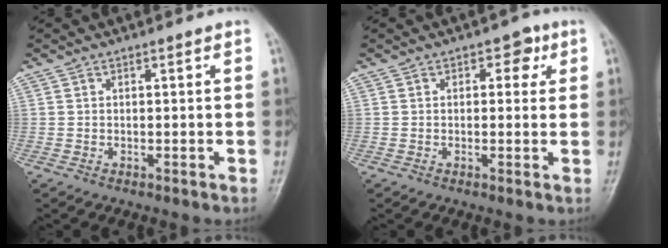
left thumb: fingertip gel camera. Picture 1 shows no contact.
{"total": 3.1, "force": [1.1, 2.2, 1.8], "torque": [0.003, 0.000, 0.006]}